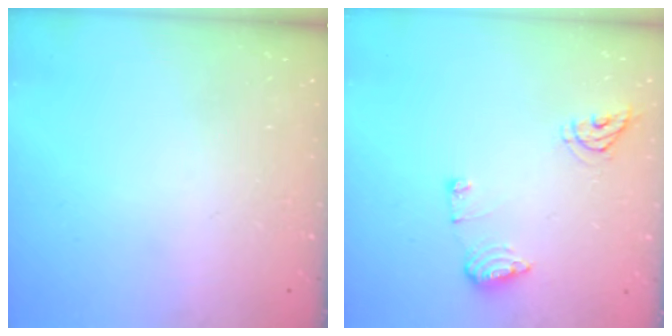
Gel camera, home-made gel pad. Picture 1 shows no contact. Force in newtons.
{"total": 8.6, "press": 8.5, "slide": 0.1}